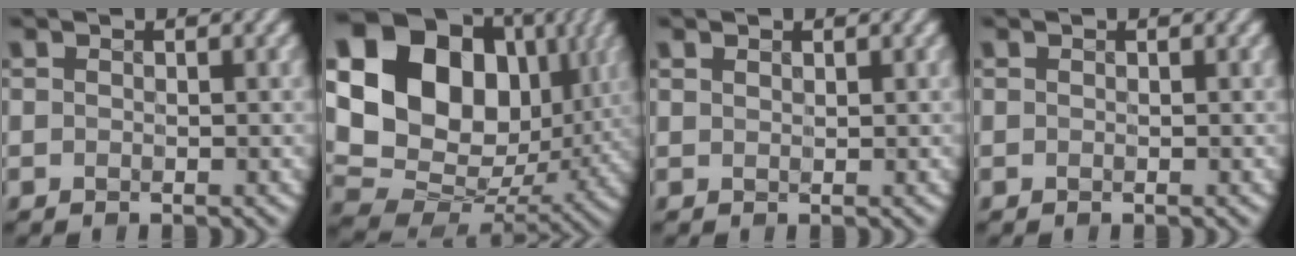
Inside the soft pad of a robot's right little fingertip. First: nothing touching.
{"total": 20.2, "force": [5.8, 15.8, 11.1], "torque": [-0.256, 0.039, 0.118]}
{"total": 0.7, "force": [0.6, 0.3, 0.2], "torque": [-0.006, 0.004, 0.008]}
{"total": 0.0}